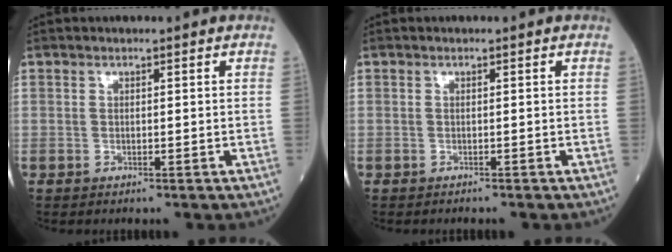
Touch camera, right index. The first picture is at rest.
{"total": 0.6, "force": [-0.5, 0.0, 0.2], "torque": [-0.003, 0.000, -0.010]}